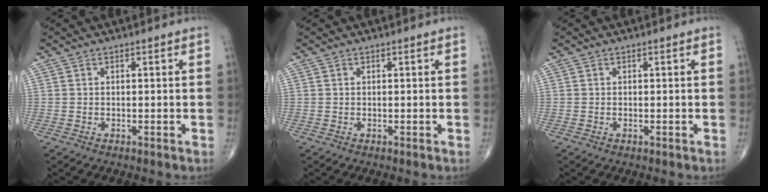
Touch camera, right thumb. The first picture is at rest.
{"total": 0.0}
{"total": 0.0}